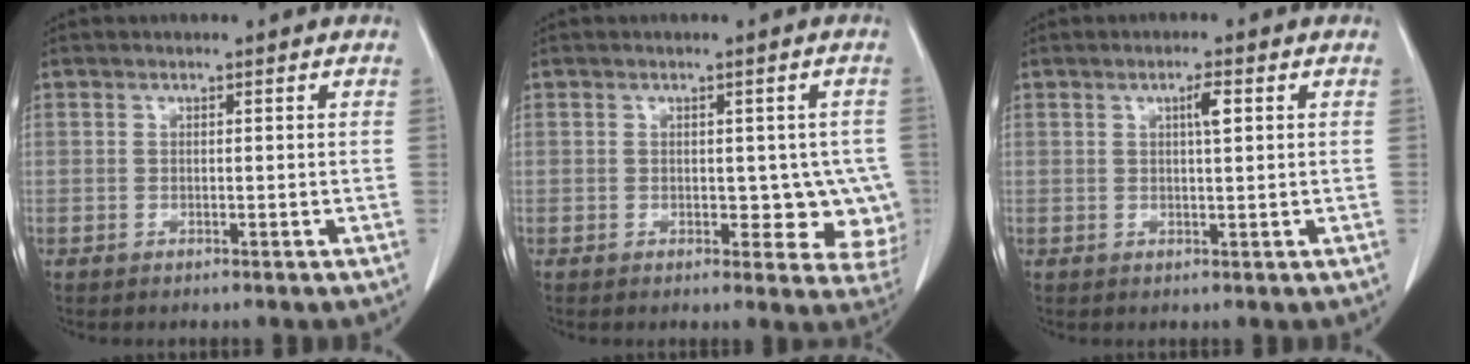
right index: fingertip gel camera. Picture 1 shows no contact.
{"total": 7.2, "force": [-0.7, 4.2, 5.7], "torque": [-0.036, 0.006, -0.004]}
{"total": 2.3, "force": [0.8, 0.2, 2.2], "torque": [-0.037, 0.001, 0.012]}